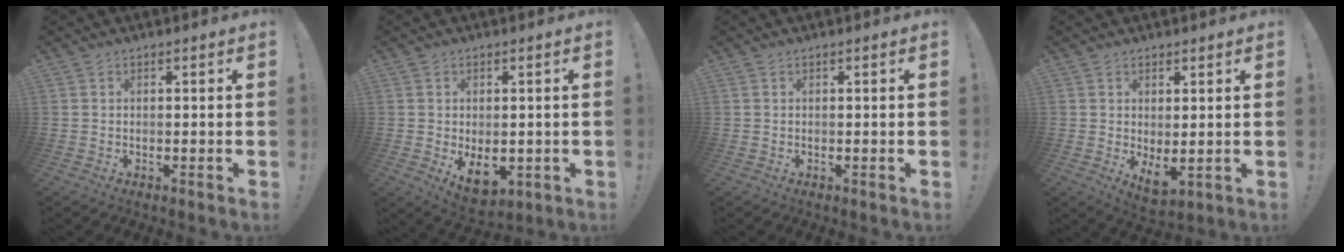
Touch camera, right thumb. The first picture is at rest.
{"total": 7.4, "force": [-1.3, 4.9, 5.4], "torque": [-0.074, 0.000, -0.014]}
{"total": 0.0}
{"total": 4.5, "force": [1.3, 2.2, 3.8], "torque": [-0.048, -0.014, 0.032]}